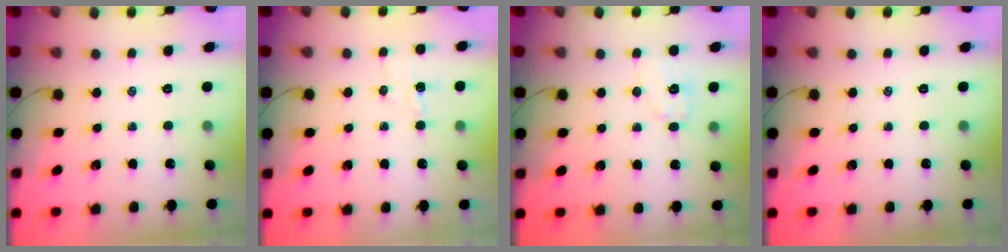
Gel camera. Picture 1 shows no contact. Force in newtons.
{"total": 3.9, "press": 3.8, "slide": 0.8}
{"total": 6.5, "press": 6.4, "slide": 0.6}
{"total": 0.0}